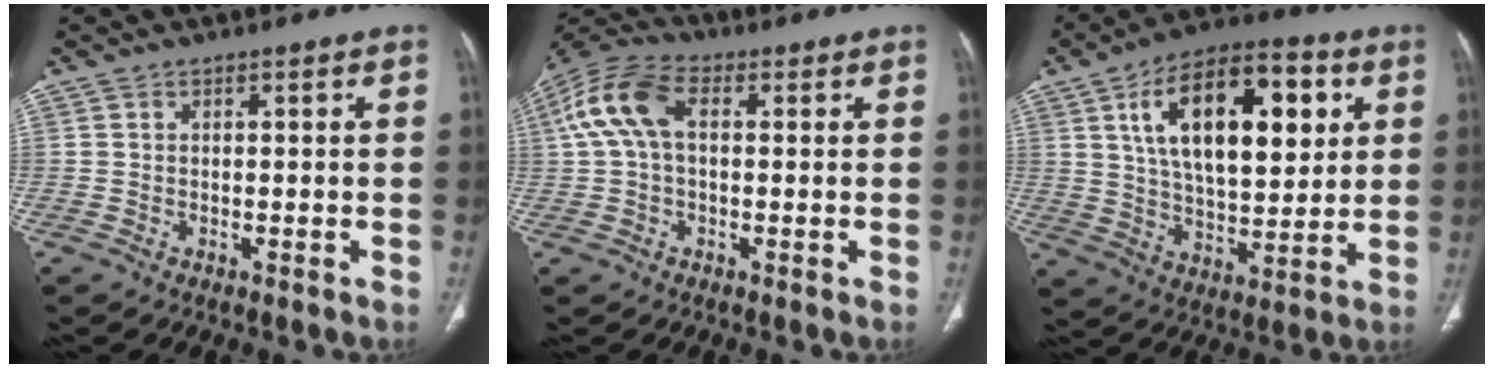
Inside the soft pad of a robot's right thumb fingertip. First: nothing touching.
{"total": 10.9, "force": [1.9, 6.4, 8.6], "torque": [-0.189, 0.035, 0.031]}
{"total": 22.5, "force": [7.1, 10.9, 18.3], "torque": [-0.264, -0.011, 0.112]}